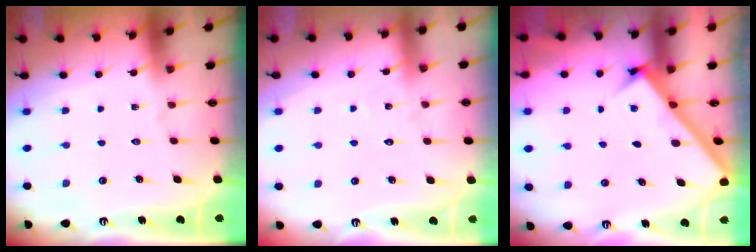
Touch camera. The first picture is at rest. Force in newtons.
{"total": 4.6, "press": 4.6, "slide": 0.3}
{"total": 2.4, "press": 2.4, "slide": 0.3}